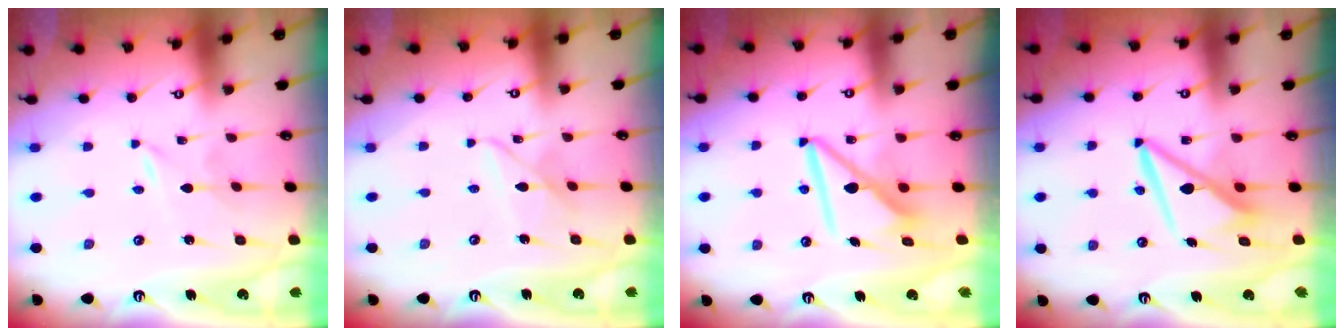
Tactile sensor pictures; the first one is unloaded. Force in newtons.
{"total": 7.8, "press": 7.8, "slide": 0.4}
{"total": 10.3, "press": 10.2, "slide": 1.1}
{"total": 8.5, "press": 8.5, "slide": 1.1}